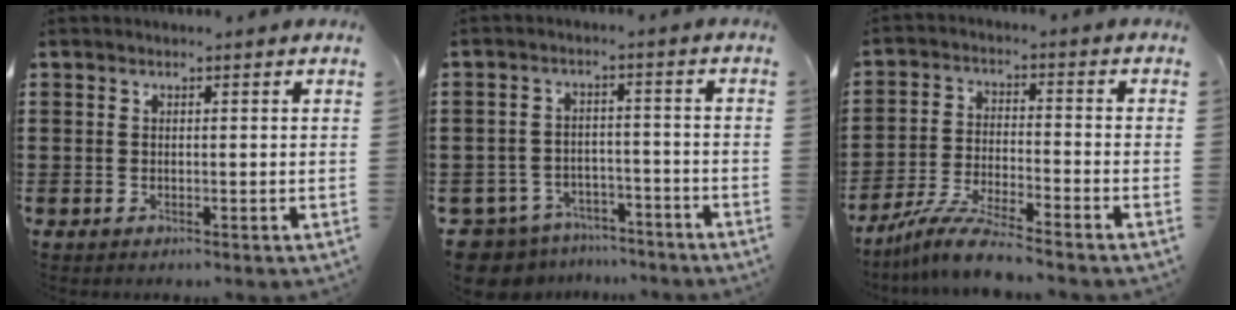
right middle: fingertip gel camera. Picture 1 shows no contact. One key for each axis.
{"total": 5.2, "fx": -5.0, "fy": 1.4, "fz": 0.5, "tx": -0.042, "ty": 0.003, "tz": -0.111}
{"total": 7.1, "fx": -6.3, "fy": -0.1, "fz": 3.2, "tx": -0.075, "ty": -0.012, "tz": -0.123}